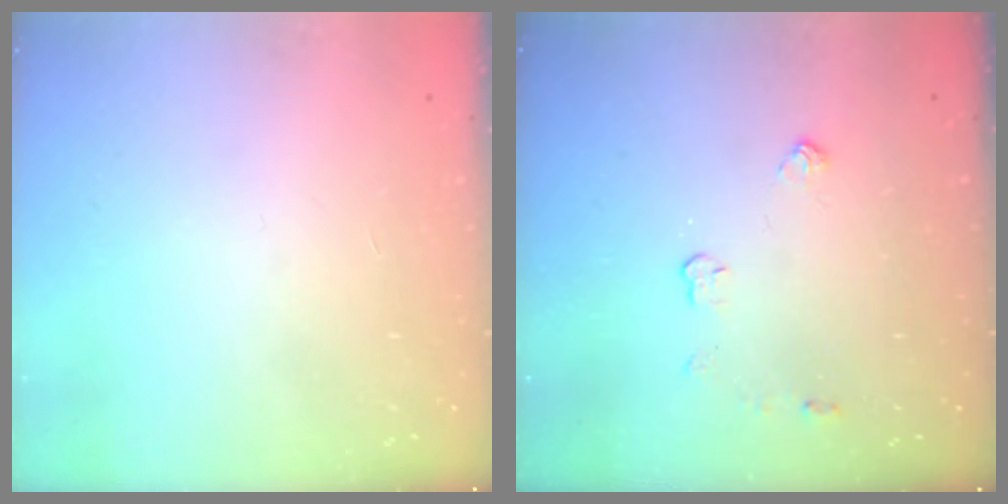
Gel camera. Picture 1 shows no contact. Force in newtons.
{"total": 3.6, "press": 3.5, "slide": 0.6}